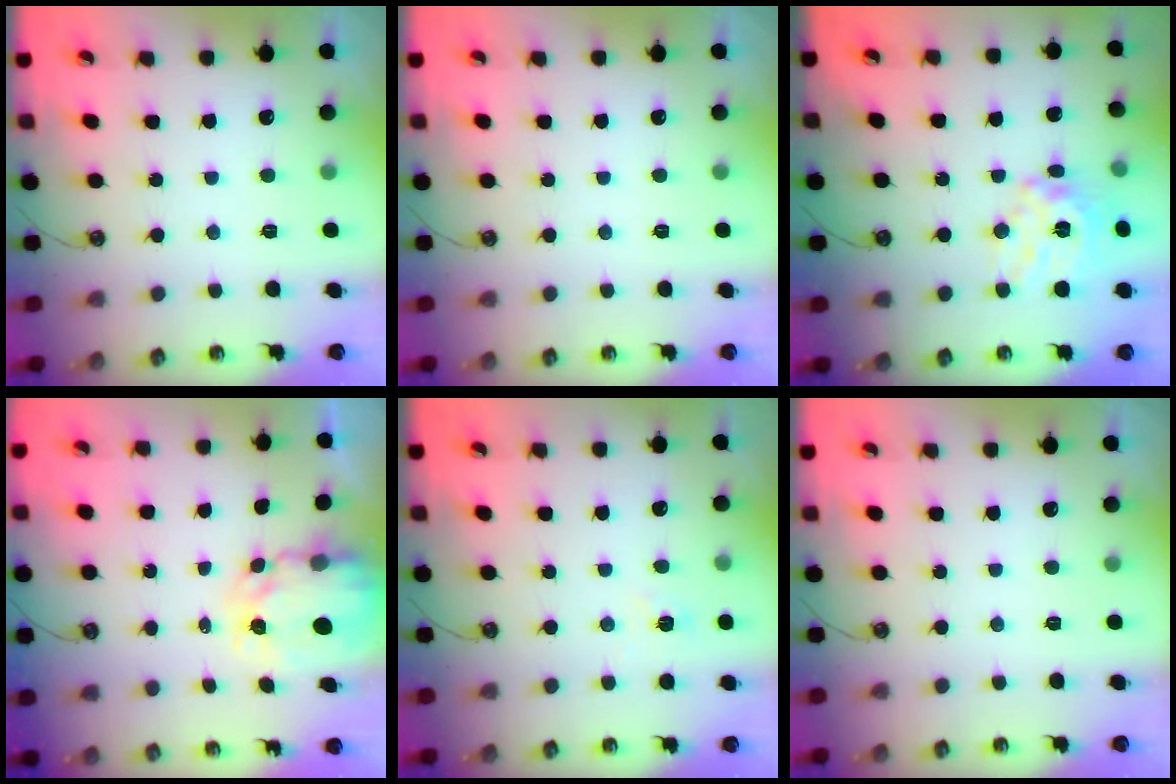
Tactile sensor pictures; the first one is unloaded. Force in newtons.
{"total": 0.0}
{"total": 13.2, "press": 13.2, "slide": 1.3}
{"total": 5.6, "press": 5.6, "slide": 0.5}
{"total": 4.9, "press": 4.9, "slide": 0.5}
{"total": 0.0}